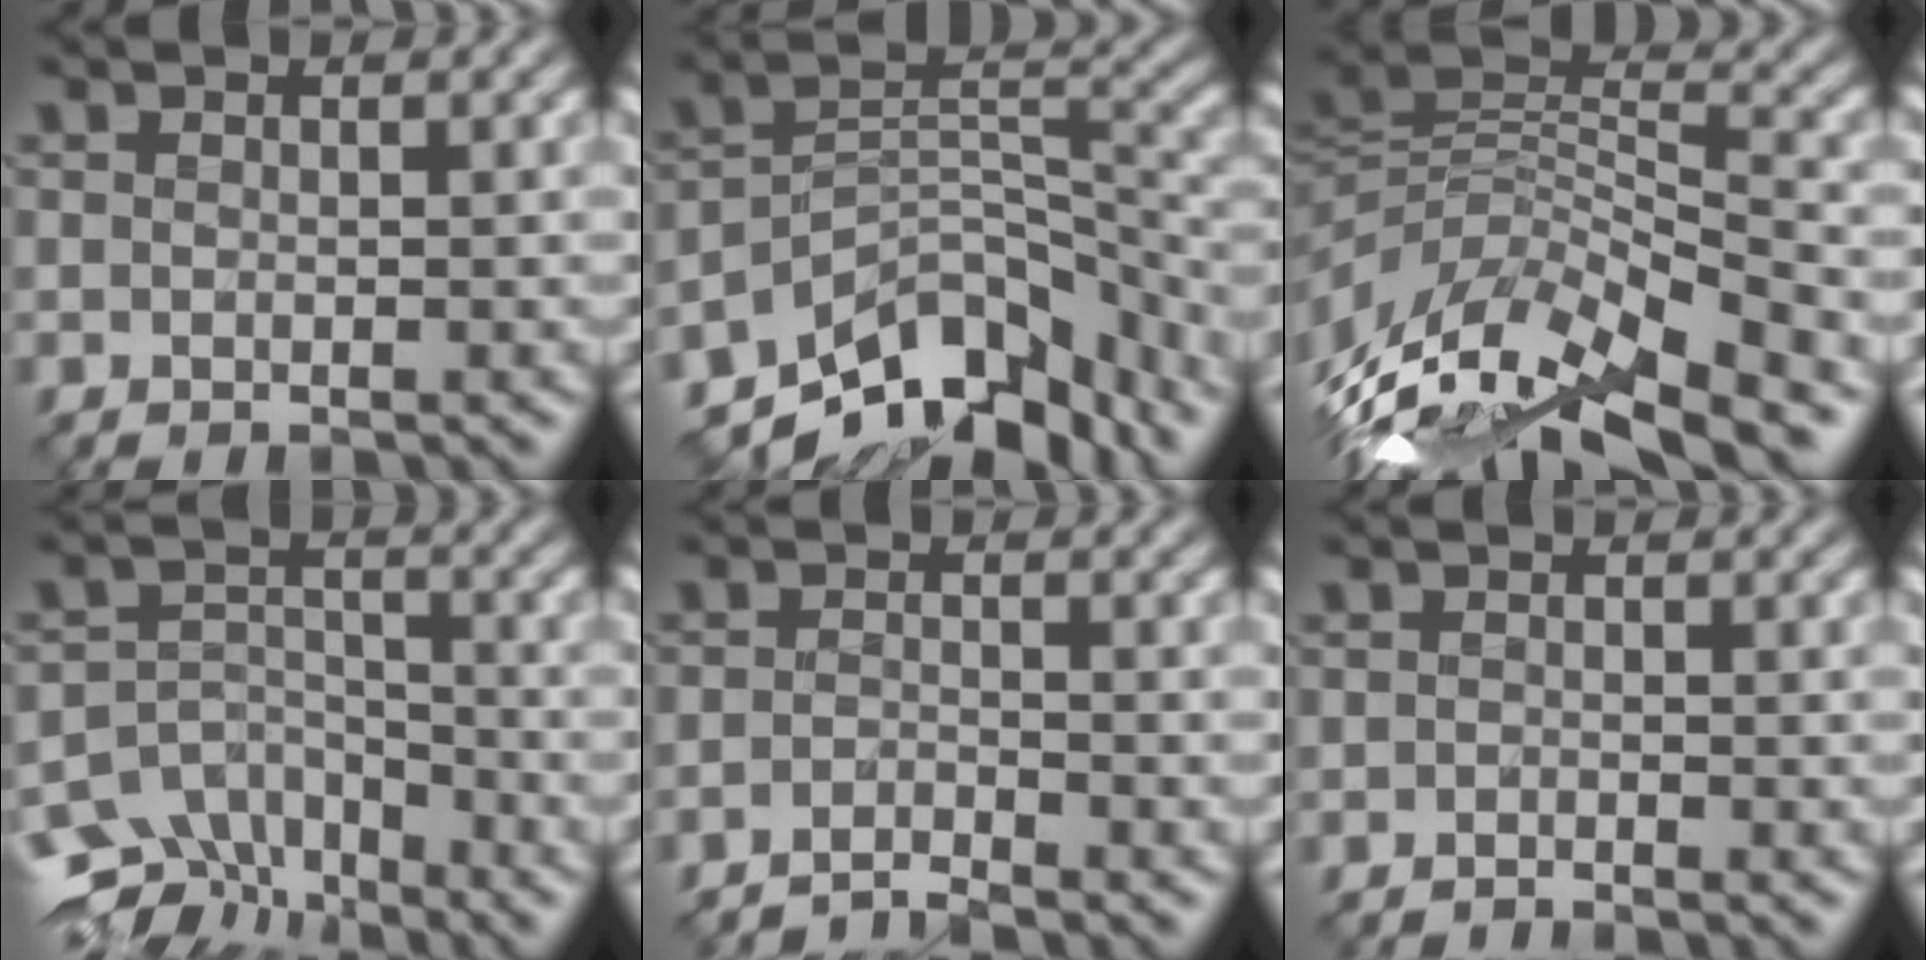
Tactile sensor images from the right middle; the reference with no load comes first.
{"total": 9.8, "force": [-8.0, 3.8, 4.3], "torque": [-0.053, 0.006, -0.145]}
{"total": 11.0, "force": [-5.7, 4.6, 8.2], "torque": [-0.167, 0.012, -0.091]}
{"total": 6.9, "force": [-5.5, 3.7, 2.1], "torque": [-0.024, 0.000, -0.094]}
{"total": 1.9, "force": [-1.8, 0.2, 0.6], "torque": [-0.003, 0.005, -0.042]}
{"total": 0.8, "force": [-0.8, 0.0, 0.1], "torque": [0.000, 0.003, -0.015]}